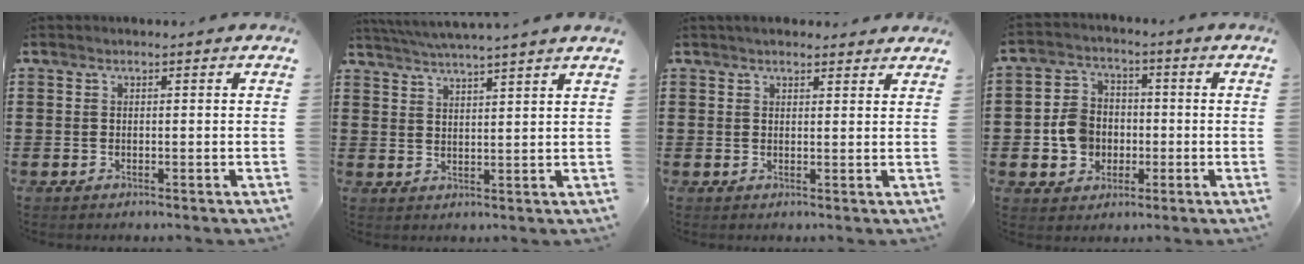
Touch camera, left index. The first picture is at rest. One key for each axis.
{"total": 3.9, "fx": 3.7, "fy": -1.2, "fz": 0.8, "tx": -0.028, "ty": -0.017, "tz": 0.064}
{"total": 2.0, "fx": 1.9, "fy": 0.4, "fz": 0.4, "tx": -0.011, "ty": 0.005, "tz": 0.036}
{"total": 6.6, "fx": -1.0, "fy": 5.9, "fz": 2.8, "tx": -0.080, "ty": 0.014, "tz": -0.019}